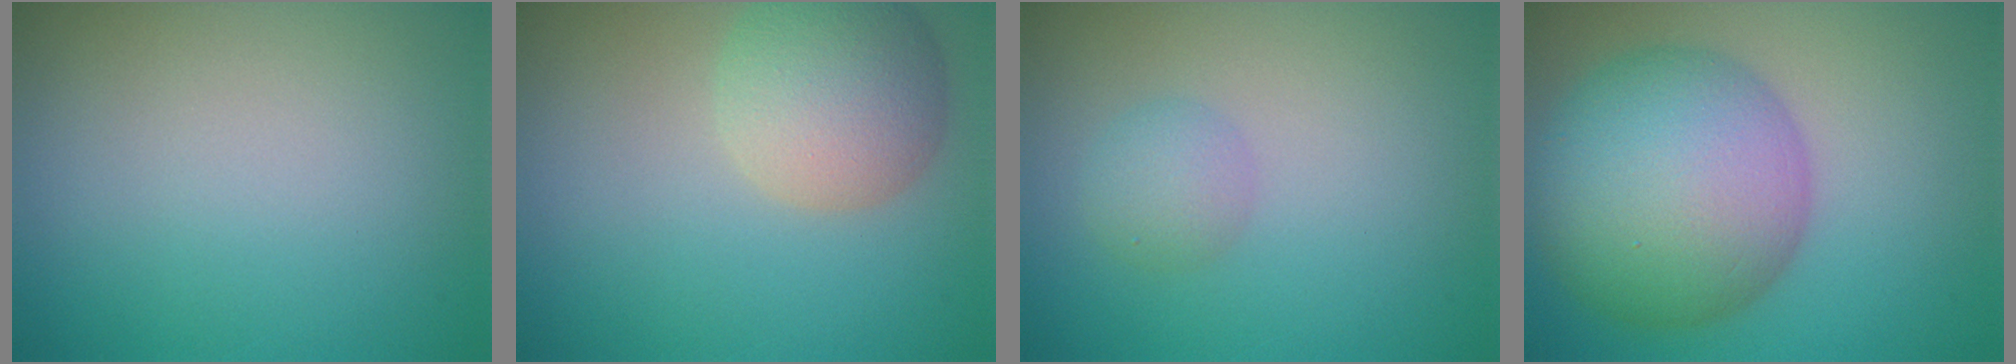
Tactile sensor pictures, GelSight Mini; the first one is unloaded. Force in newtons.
{"total": 5.4, "press": 5.4, "slide": 0.4}
{"total": 1.7, "press": 1.7, "slide": 0.1}
{"total": 10.7, "press": 10.7, "slide": 0.2}